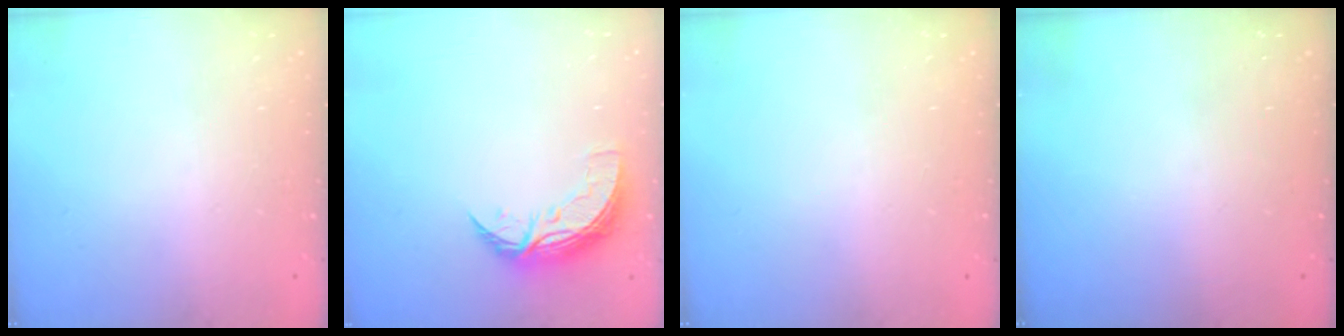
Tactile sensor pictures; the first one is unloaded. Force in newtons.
{"total": 8.6, "press": 8.6, "slide": 0.1}
{"total": 0.0}
{"total": 0.0}